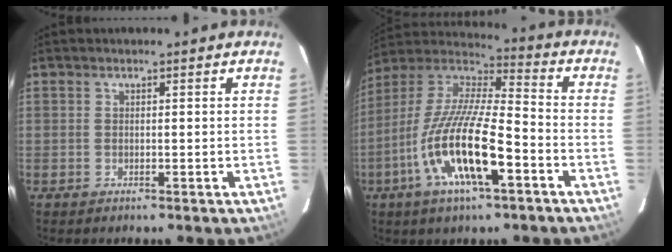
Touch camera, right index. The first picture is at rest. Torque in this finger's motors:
{"motor_torque": [1.29, -0.85, 1.05, 0.21]}